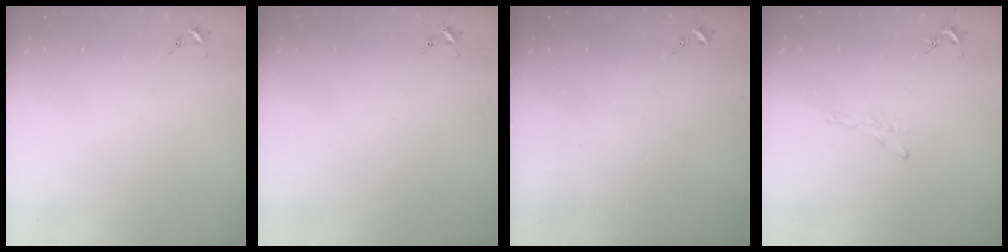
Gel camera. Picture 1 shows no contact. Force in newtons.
{"total": 0.0}
{"total": 0.0}
{"total": 3.2, "press": 3.2, "slide": 0.3}